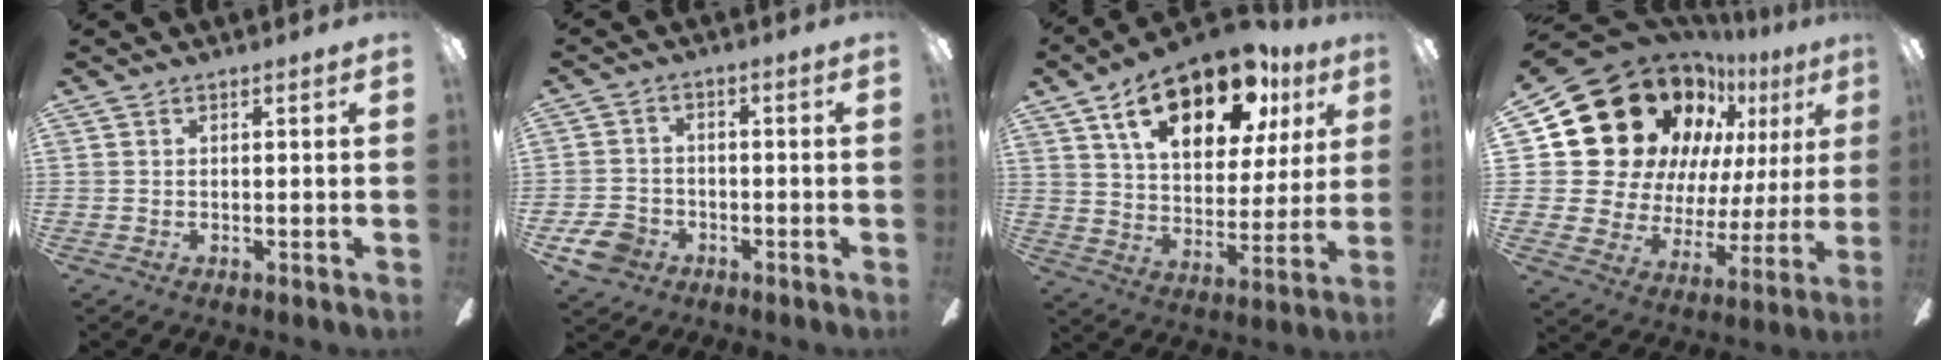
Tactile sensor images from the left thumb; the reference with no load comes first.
{"total": 7.0, "force": [-3.9, 5.1, 2.8], "torque": [-0.063, 0.029, -0.074]}
{"total": 20.8, "force": [12.3, 10.7, 12.9], "torque": [-0.200, -0.053, 0.207]}
{"total": 26.8, "force": [14.8, 17.7, 13.5], "torque": [-0.239, -0.102, 0.301]}